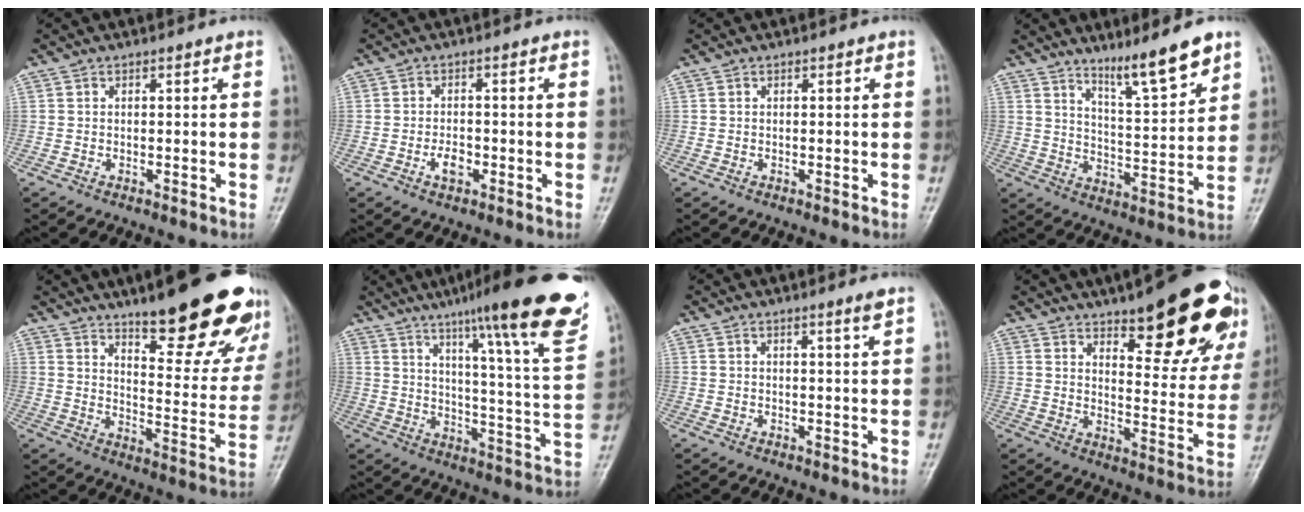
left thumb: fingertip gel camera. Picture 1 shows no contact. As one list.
[{"total": 3.1, "force": [-1.2, 1.8, 2.2], "torque": [-0.034, 0.007, -0.023]}, {"total": 0.0}, {"total": 10.2, "force": [7.7, 0.9, 6.6], "torque": [-0.101, -0.063, 0.135]}, {"total": 23.9, "force": [16.4, 6.4, 16.2], "torque": [-0.177, -0.093, 0.227]}, {"total": 25.1, "force": [16.7, 2.2, 18.6], "torque": [-0.248, -0.068, 0.231]}, {"total": 2.0, "force": [1.3, -0.4, 1.4], "torque": [-0.023, -0.013, 0.023]}, {"total": 22.4, "force": [14.4, 7.0, 15.7], "torque": [-0.162, -0.072, 0.189]}]